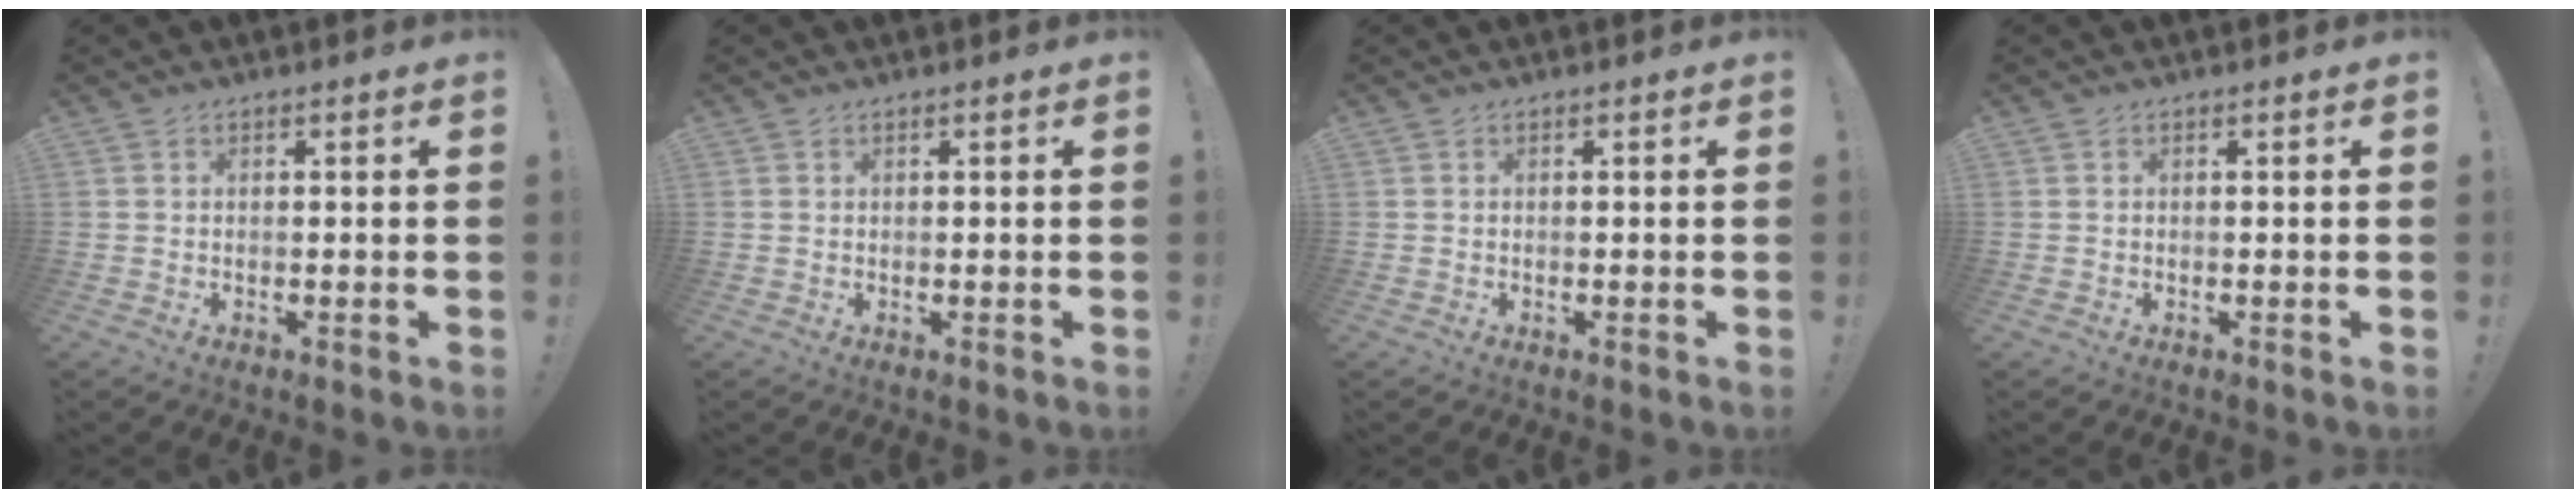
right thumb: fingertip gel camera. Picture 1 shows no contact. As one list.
[{"total": 0.0}, {"total": 0.0}, {"total": 0.0}]